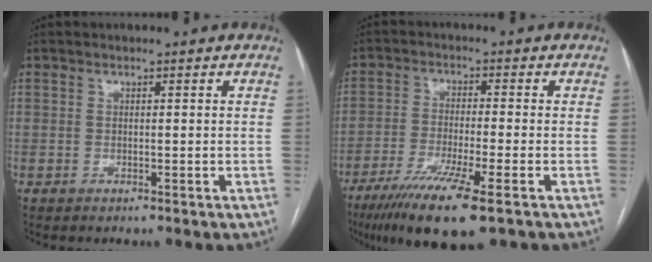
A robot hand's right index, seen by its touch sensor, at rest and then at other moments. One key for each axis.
{"total": 11.5, "fx": -6.9, "fy": 0.6, "fz": 9.2, "tx": -0.162, "ty": -0.031, "tz": -0.114}